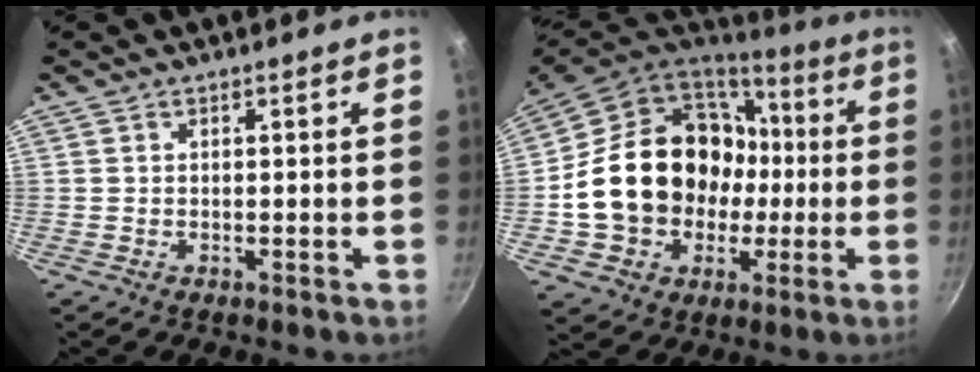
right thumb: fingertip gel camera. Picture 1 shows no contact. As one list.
[{"total": 23.9, "force": [-0.2, 19.5, 13.8], "torque": [-0.221, 0.048, 0.021]}]